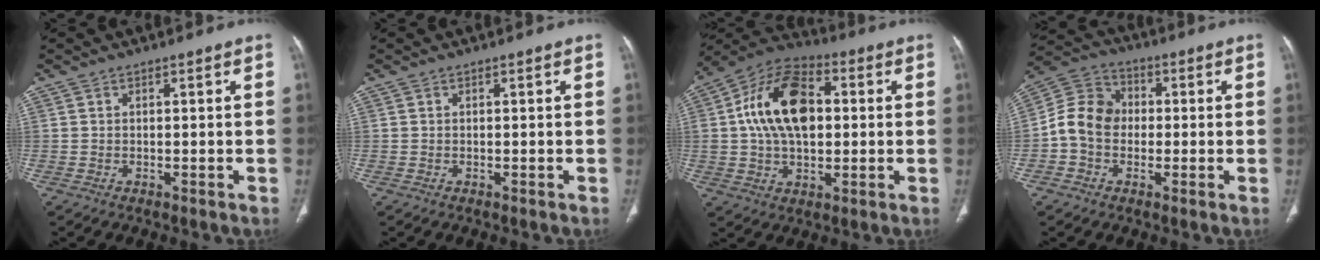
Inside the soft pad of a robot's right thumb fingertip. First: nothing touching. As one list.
[{"total": 0.0}, {"total": 17.7, "force": [2.3, 10.9, 13.8], "torque": [-0.227, 0.022, 0.035]}, {"total": 9.7, "force": [-0.8, 7.9, 5.5], "torque": [-0.090, 0.034, -0.028]}]